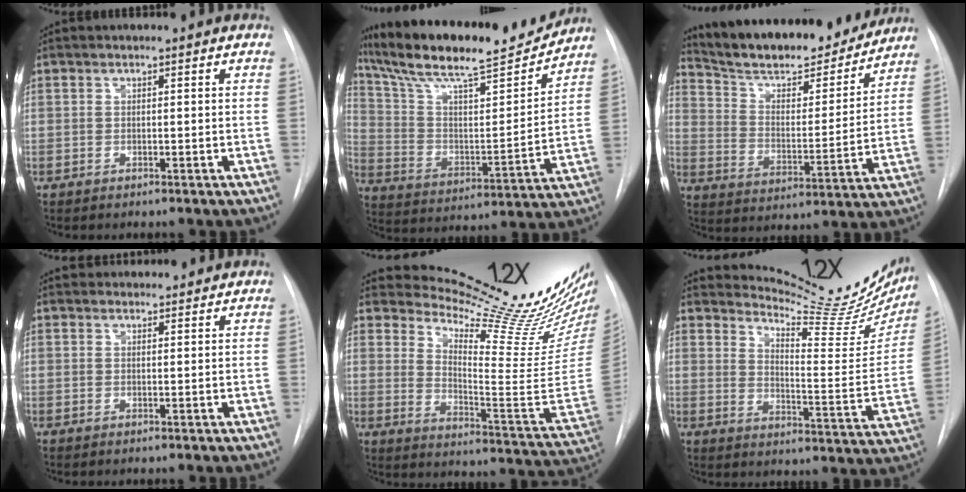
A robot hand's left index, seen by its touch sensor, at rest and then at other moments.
{"total": 21.6, "force": [19.0, 2.6, 9.9], "torque": [-0.179, -0.003, 0.308]}
{"total": 20.6, "force": [18.5, 4.2, 8.0], "torque": [-0.130, -0.009, 0.283]}
{"total": 5.9, "force": [5.6, 1.5, 0.8], "torque": [-0.001, 0.028, 0.071]}
{"total": 23.6, "force": [21.7, 0.2, 9.3], "torque": [-0.137, -0.154, 0.282]}
{"total": 18.5, "force": [17.2, 3.1, 5.9], "torque": [-0.074, -0.085, 0.208]}